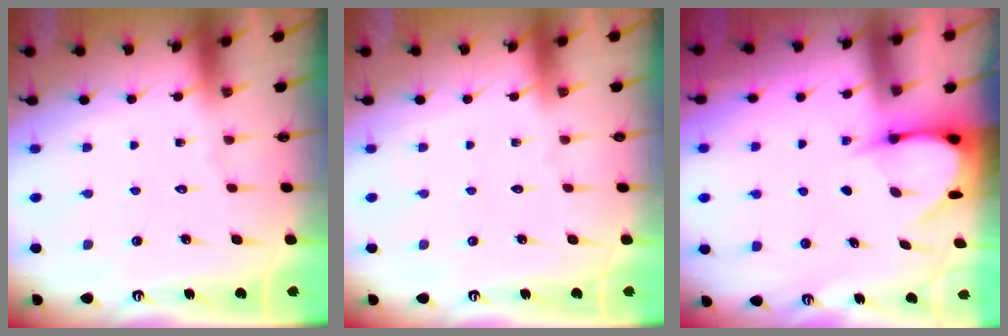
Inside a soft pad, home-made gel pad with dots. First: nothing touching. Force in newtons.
{"total": 0.0}
{"total": 4.9, "press": 4.9, "slide": 0.3}